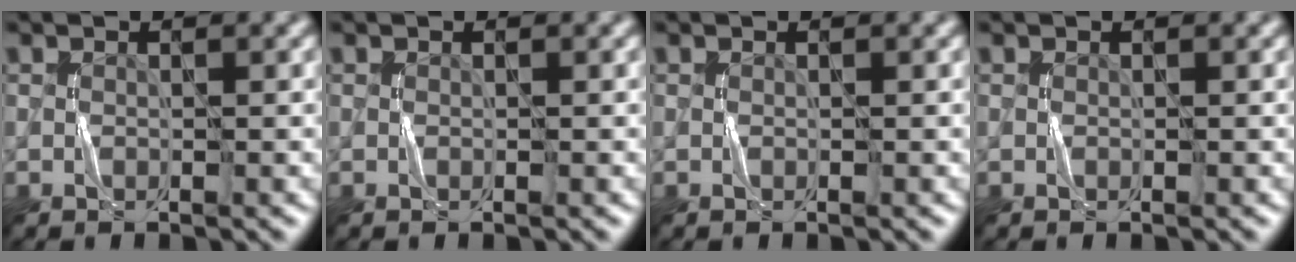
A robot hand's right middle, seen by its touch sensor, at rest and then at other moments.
{"total": 0.0}
{"total": 0.0}
{"total": 0.0}